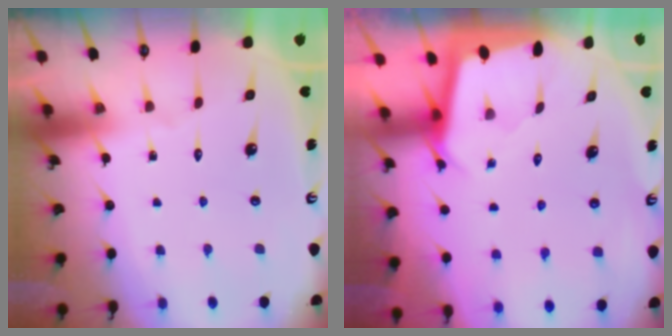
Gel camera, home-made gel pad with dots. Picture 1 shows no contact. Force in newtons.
{"total": 2.5, "press": 2.5, "slide": 0.1}